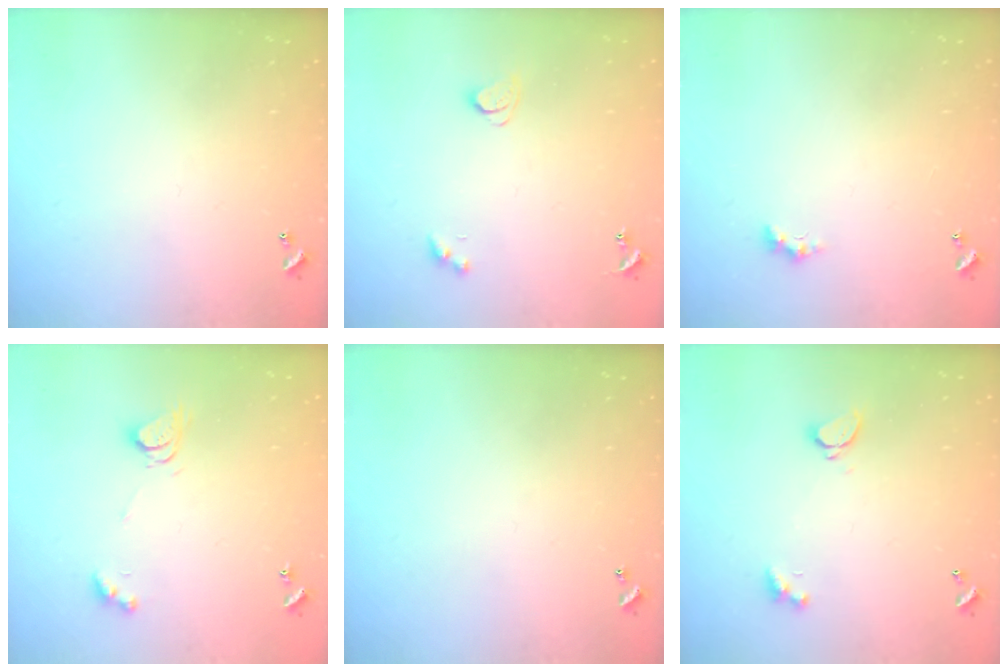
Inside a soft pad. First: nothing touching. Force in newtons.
{"total": 2.1, "press": 2.1, "slide": 0.4}
{"total": 1.1, "press": 1.1, "slide": 0.4}
{"total": 4.0, "press": 4.0, "slide": 0.2}
{"total": 0.0}
{"total": 1.7, "press": 1.7, "slide": 0.3}